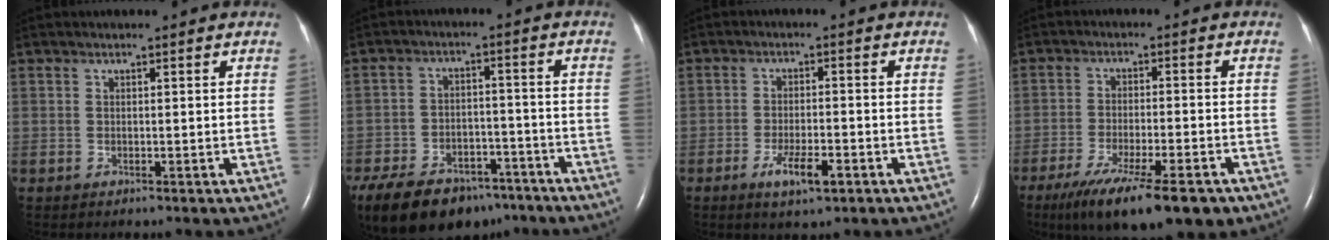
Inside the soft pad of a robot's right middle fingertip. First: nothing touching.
{"total": 19.8, "force": [-14.2, 10.4, 9.0], "torque": [-0.221, -0.021, -0.210]}
{"total": 5.0, "force": [-2.6, 1.1, 4.1], "torque": [-0.083, -0.005, -0.043]}
{"total": 14.7, "force": [-9.9, 3.0, 10.4], "torque": [-0.146, -0.030, -0.156]}